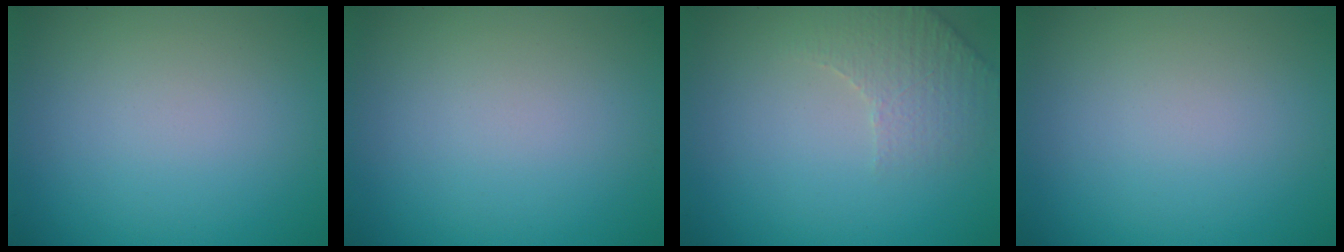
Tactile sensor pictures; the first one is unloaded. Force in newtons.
{"total": 0.0}
{"total": 2.8, "press": 2.7, "slide": 0.8}
{"total": 0.0}